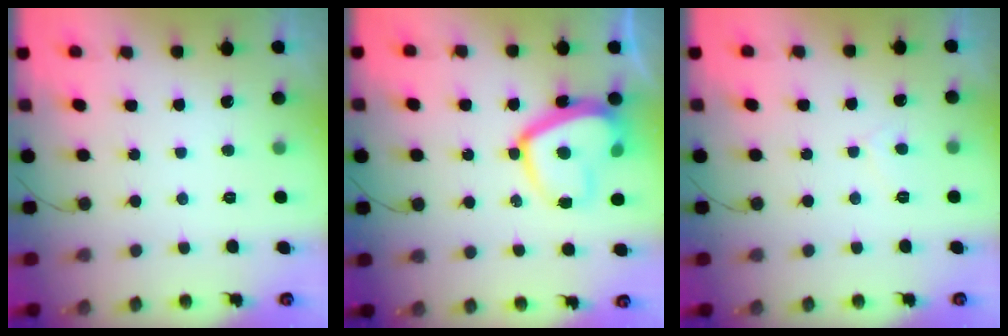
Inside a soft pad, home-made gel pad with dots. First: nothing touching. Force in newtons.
{"total": 13.9, "press": 13.8, "slide": 1.1}
{"total": 3.9, "press": 3.9, "slide": 0.4}